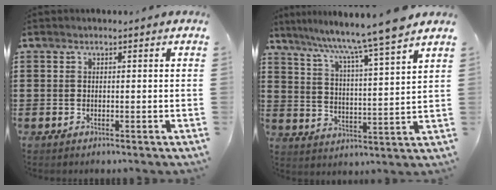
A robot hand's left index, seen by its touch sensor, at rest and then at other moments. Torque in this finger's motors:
{"motor_torque": [1.11, -1.03, 0.40, 0.17]}